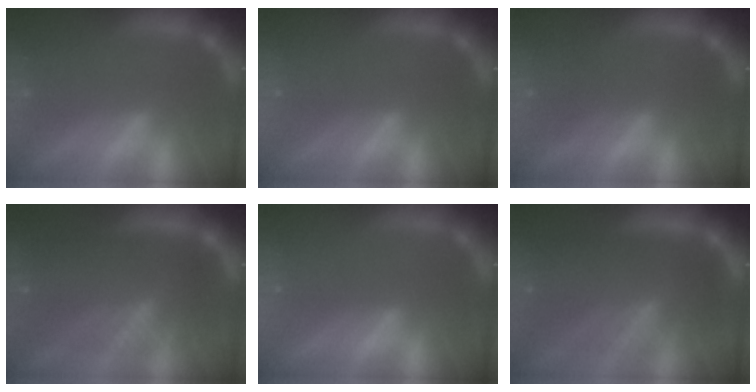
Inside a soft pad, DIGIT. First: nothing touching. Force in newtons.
{"total": 0.0}
{"total": 1.5}
{"total": 10.0}
{"total": 0.0}
{"total": 10.0}